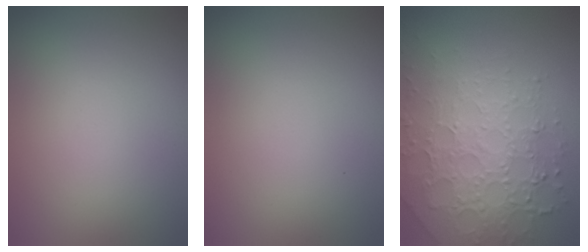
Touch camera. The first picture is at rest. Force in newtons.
{"total": 0.0}
{"total": 6.7, "press": 4.9, "slide": 4.5}